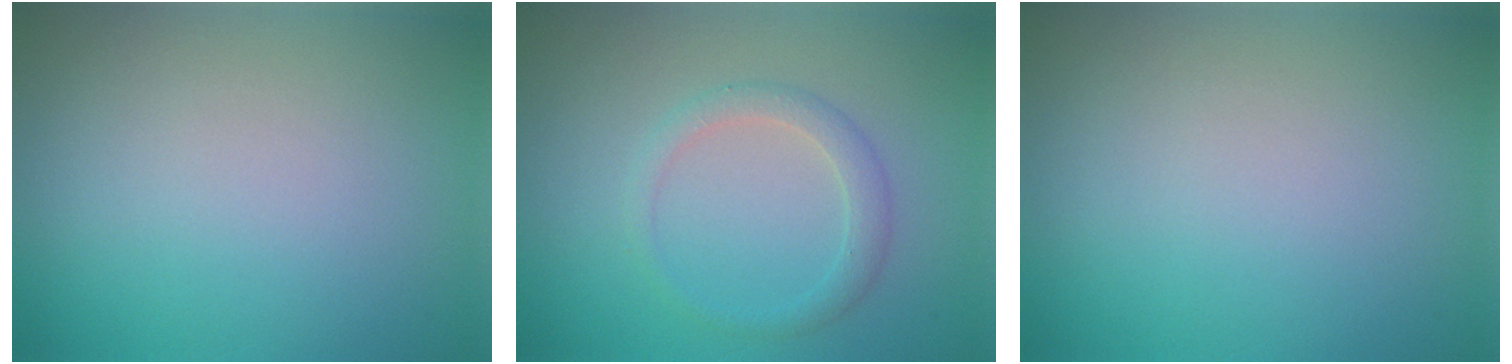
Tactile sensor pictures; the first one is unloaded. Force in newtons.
{"total": 1.9, "press": 1.9, "slide": 0.2}
{"total": 0.0}